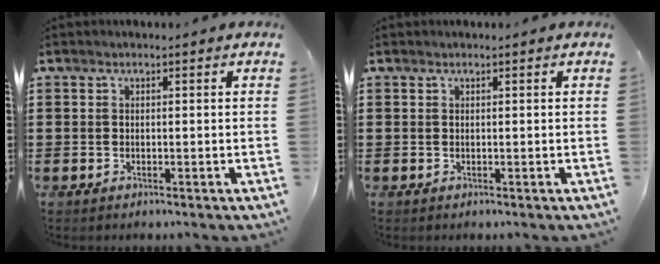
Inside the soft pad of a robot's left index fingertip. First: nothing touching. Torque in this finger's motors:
{"motor_torque": [-0.04, 0.22, -0.04, 0.00]}